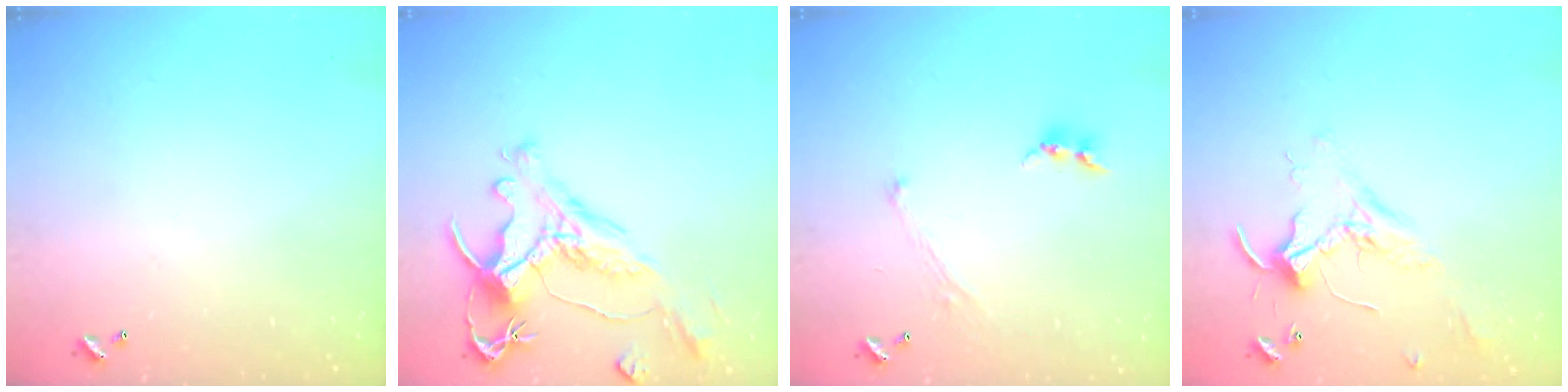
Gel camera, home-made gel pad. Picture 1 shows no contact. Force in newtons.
{"total": 1.8, "press": 1.2, "slide": 1.3}
{"total": 1.3, "press": 1.2, "slide": 0.5}
{"total": 2.1, "press": 2.1, "slide": 0.5}